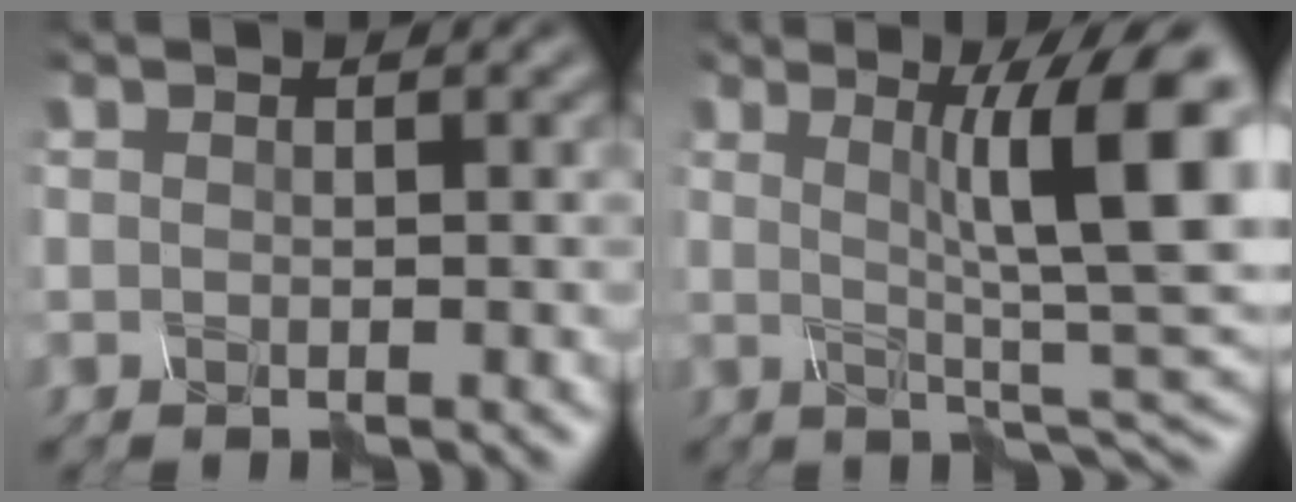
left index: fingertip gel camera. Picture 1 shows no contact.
{"total": 8.7, "force": [1.1, 0.9, 8.5], "torque": [-0.113, 0.003, 0.043]}